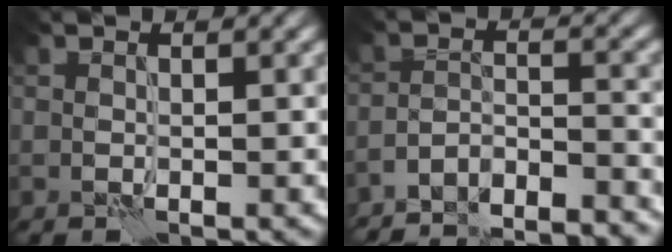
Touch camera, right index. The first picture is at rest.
{"total": 8.2, "force": [-7.9, 1.3, 1.8], "torque": [-0.019, 0.003, -0.116]}